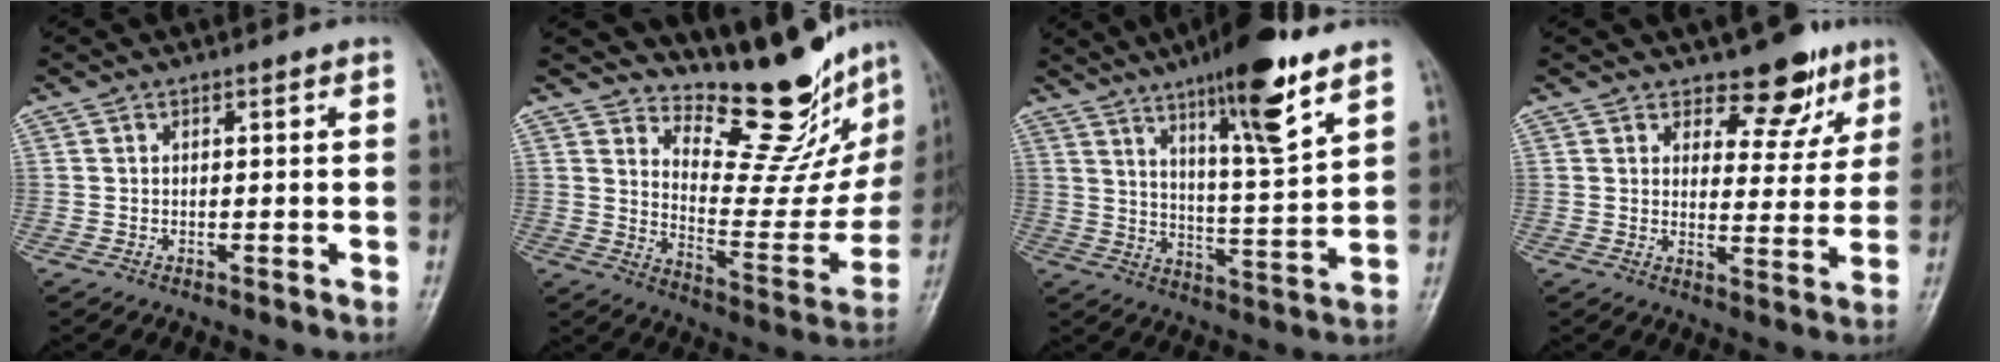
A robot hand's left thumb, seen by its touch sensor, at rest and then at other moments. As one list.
[{"total": 18.7, "force": [15.6, 6.0, 8.5], "torque": [-0.062, -0.140, 0.222]}, {"total": 15.3, "force": [9.6, 2.5, 11.7], "torque": [-0.177, -0.056, 0.157]}, {"total": 8.4, "force": [6.1, 4.6, 3.5], "torque": [-0.003, -0.037, 0.083]}]